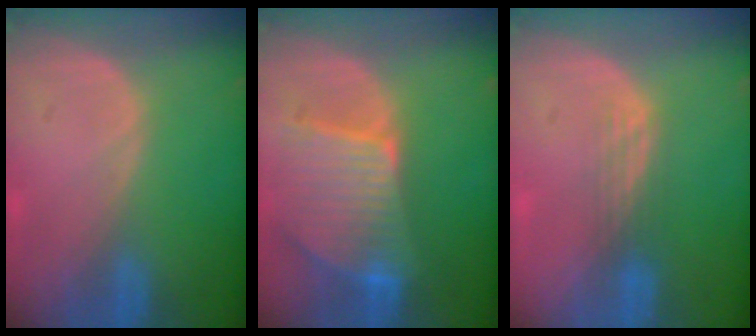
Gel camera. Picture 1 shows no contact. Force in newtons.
{"total": 9.6, "press": 8.5, "slide": 4.5}
{"total": 3.0, "press": 2.6, "slide": 1.4}